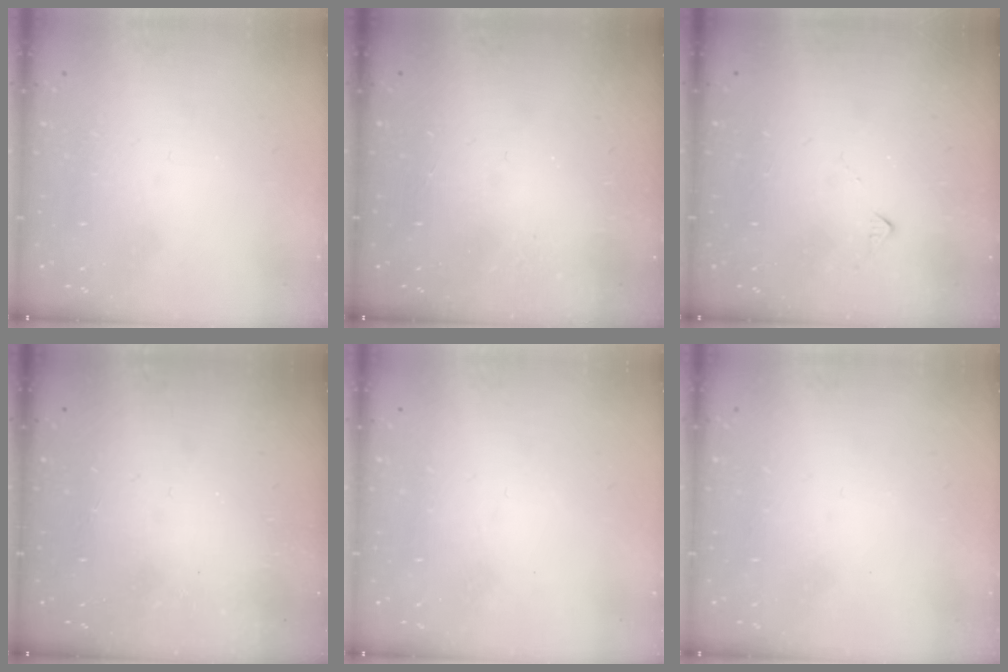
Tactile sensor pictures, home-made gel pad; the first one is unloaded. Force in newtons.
{"total": 4.7, "press": 4.7, "slide": 0.5}
{"total": 5.4, "press": 5.3, "slide": 0.7}
{"total": 1.2, "press": 1.2, "slide": 0.3}
{"total": 0.0}
{"total": 0.0}